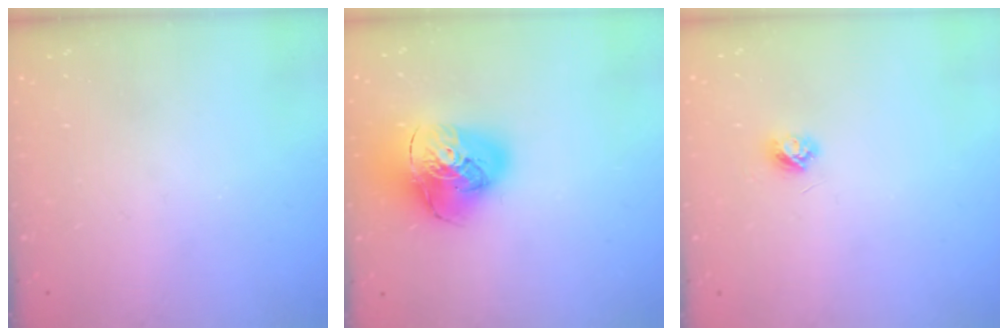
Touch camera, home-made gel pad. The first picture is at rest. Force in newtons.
{"total": 17.1, "press": 17.0, "slide": 2.1}
{"total": 3.7, "press": 3.7, "slide": 0.4}